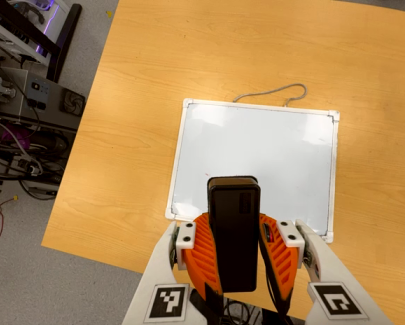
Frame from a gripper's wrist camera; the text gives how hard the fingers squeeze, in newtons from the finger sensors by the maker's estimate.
{"total": 8.7, "left": 7.4, "right": 10.0}